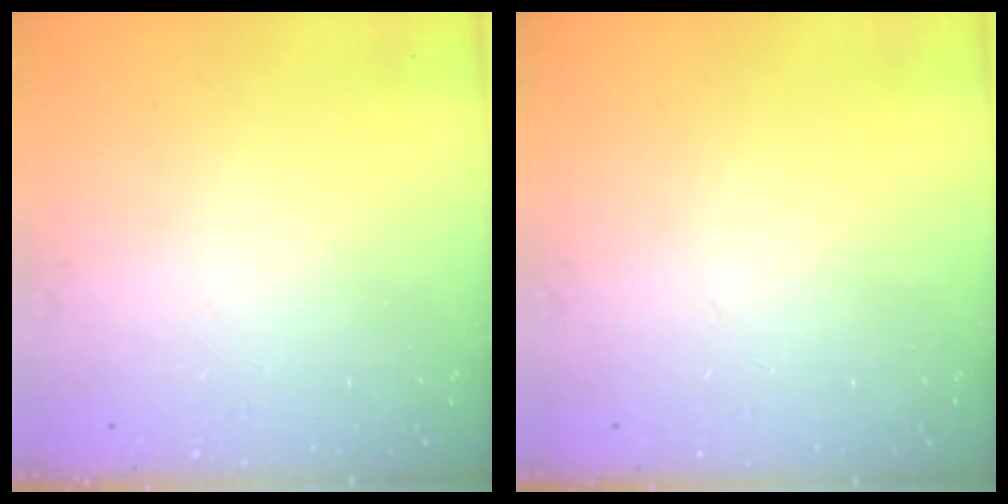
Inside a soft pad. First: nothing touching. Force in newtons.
{"total": 0.0}